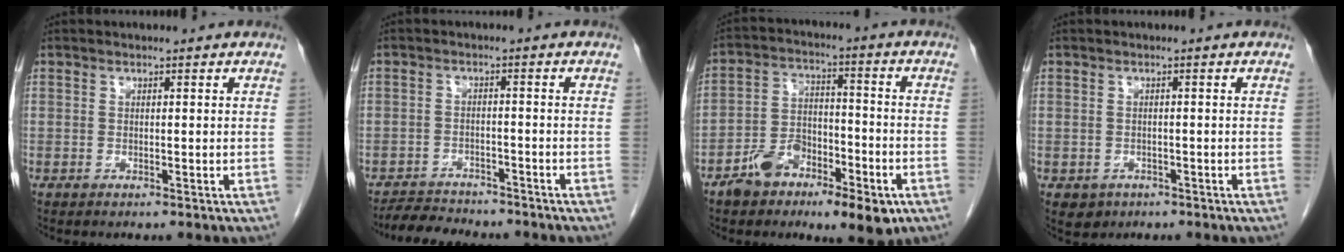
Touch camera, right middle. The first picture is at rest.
{"total": 6.4, "force": [-6.0, 1.9, 1.2], "torque": [-0.020, -0.009, -0.095]}
{"total": 11.5, "force": [-6.4, 5.2, 8.0], "torque": [-0.139, 0.018, -0.101]}
{"total": 2.4, "force": [-1.2, 2.0, 0.5], "torque": [-0.008, 0.004, -0.011]}